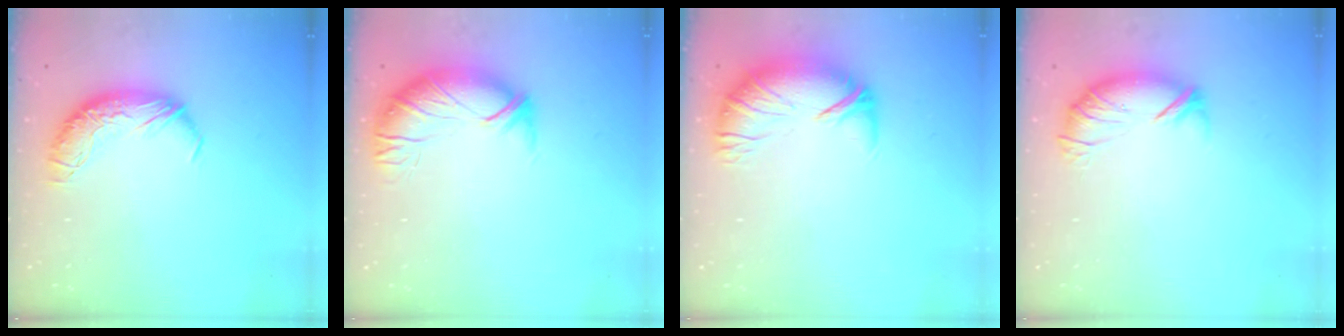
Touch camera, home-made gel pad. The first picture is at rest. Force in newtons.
{"total": 2.9, "press": 1.4, "slide": 2.5}
{"total": 2.7, "press": 1.5, "slide": 2.2}
{"total": 3.6, "press": 3.1, "slide": 1.8}